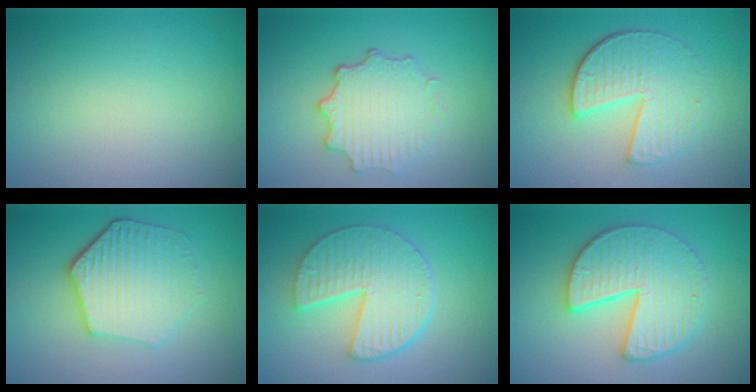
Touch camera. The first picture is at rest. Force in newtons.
{"total": 4.4, "press": 3.6, "slide": 2.5}
{"total": 5.0, "press": 4.0, "slide": 3.1}
{"total": 6.1, "press": 4.6, "slide": 4.0}
{"total": 5.7, "press": 4.6, "slide": 3.3}
{"total": 6.0, "press": 6.0, "slide": 0.9}